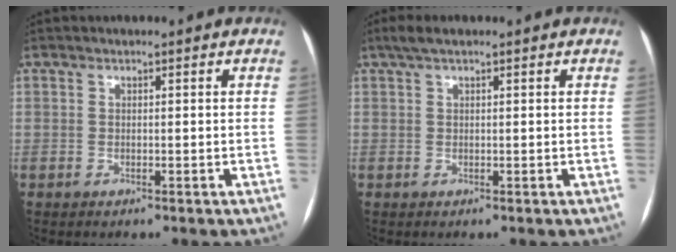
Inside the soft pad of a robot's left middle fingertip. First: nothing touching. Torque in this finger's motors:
{"motor_torque": [0.22, -0.14, 0.02, 0.00]}